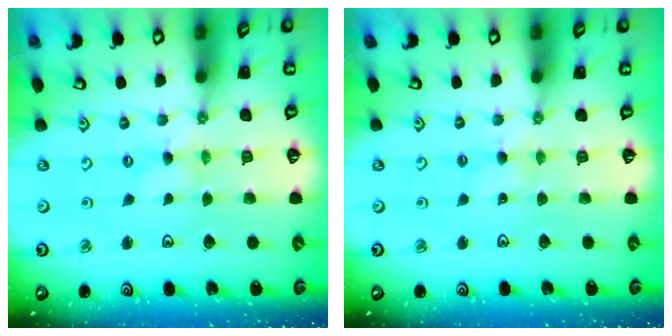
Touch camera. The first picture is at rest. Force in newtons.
{"total": 2.2, "press": 2.1, "slide": 0.4}